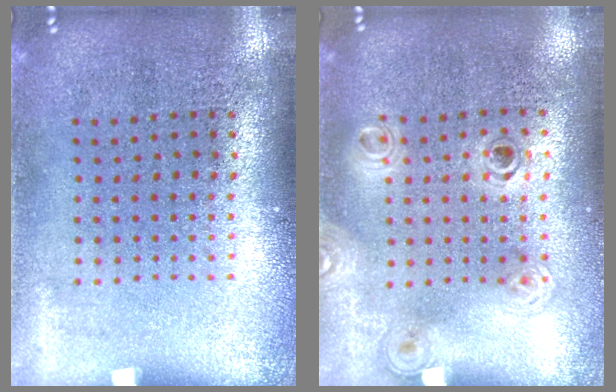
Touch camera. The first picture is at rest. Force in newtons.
{"total": 1.2, "press": 1.0, "slide": 0.6}